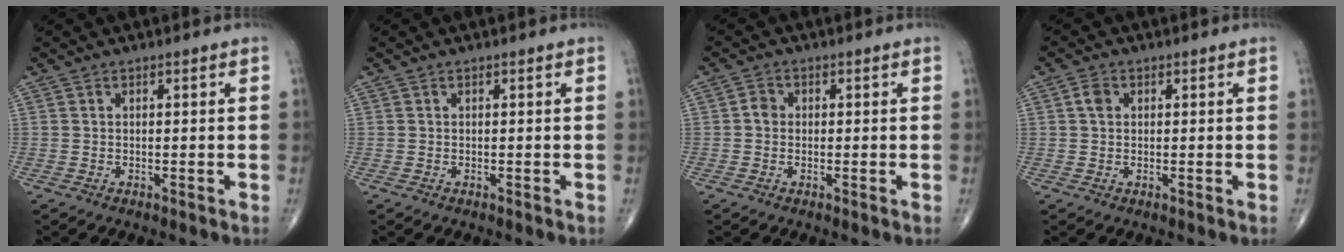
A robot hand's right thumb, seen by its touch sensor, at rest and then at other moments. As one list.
[{"total": 0.0}, {"total": 1.9, "force": [-0.1, 1.7, 1.0], "torque": [-0.007, 0.005, -0.006]}, {"total": 2.0, "force": [0.5, 1.6, 1.2], "torque": [-0.021, 0.004, 0.007]}]